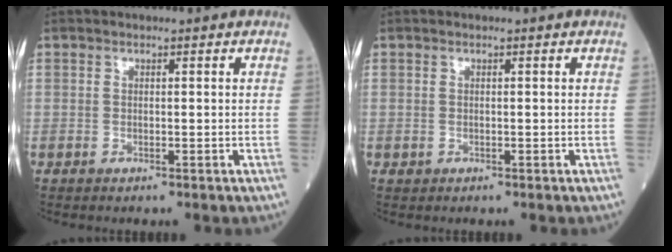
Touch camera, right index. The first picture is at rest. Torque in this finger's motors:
{"motor_torque": [-0.09, 0.01, -0.09, 0.00]}